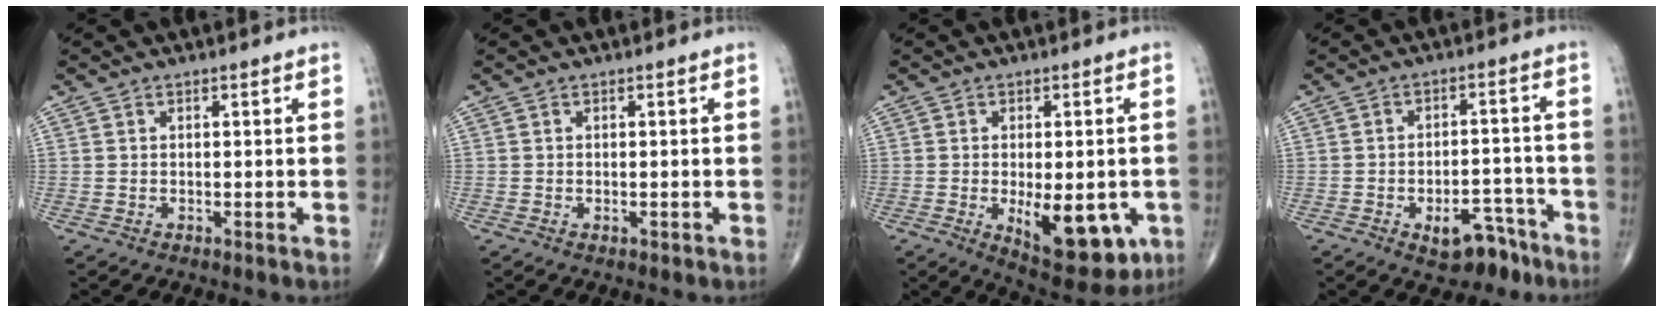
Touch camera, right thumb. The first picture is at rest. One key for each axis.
{"total": 0.6, "fx": -0.2, "fy": 0.3, "fz": 0.4, "tx": -0.007, "ty": 0.001, "tz": -0.002}
{"total": 13.5, "fx": -3.7, "fy": 6.2, "fz": 11.4, "tx": -0.137, "ty": -0.013, "tz": -0.034}
{"total": 8.5, "fx": -5.2, "fy": 4.6, "fz": 4.9, "tx": -0.043, "ty": 0.044, "tz": -0.067}